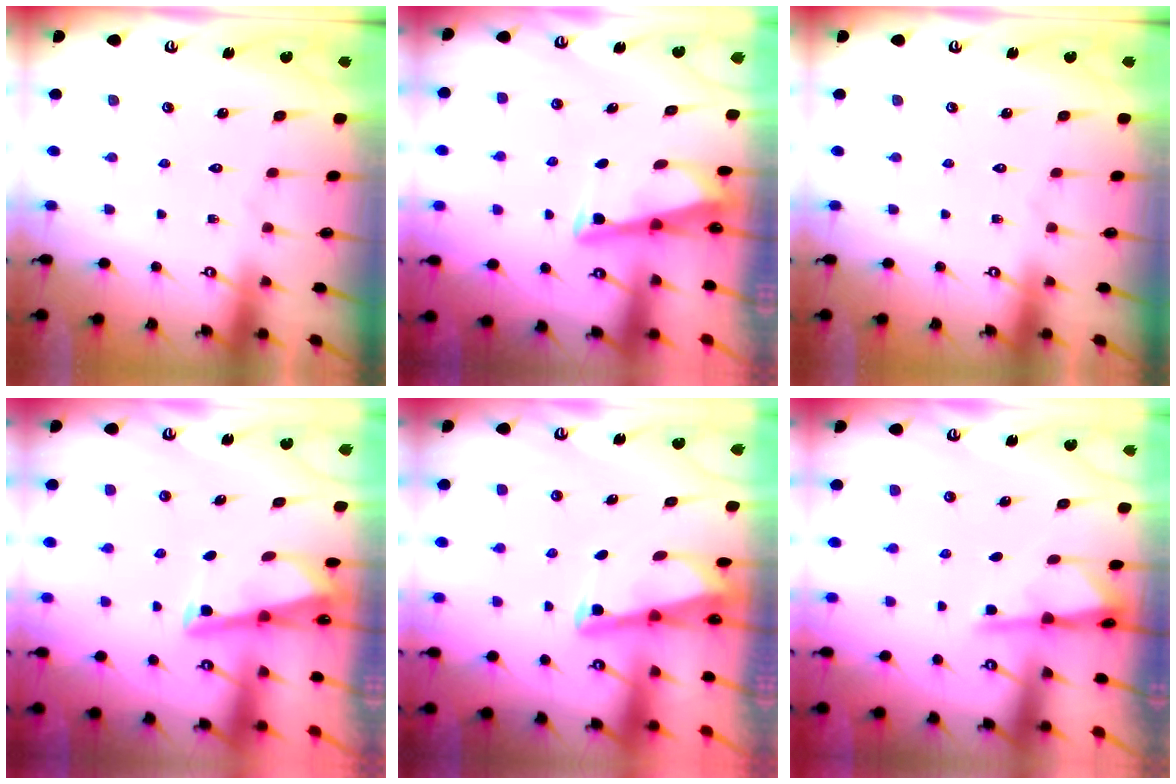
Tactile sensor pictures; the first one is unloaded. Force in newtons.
{"total": 3.4, "press": 3.4, "slide": 0.3}
{"total": 0.0}
{"total": 2.9, "press": 2.8, "slide": 0.4}
{"total": 2.9, "press": 2.9, "slide": 0.4}
{"total": 1.9, "press": 1.9, "slide": 0.3}